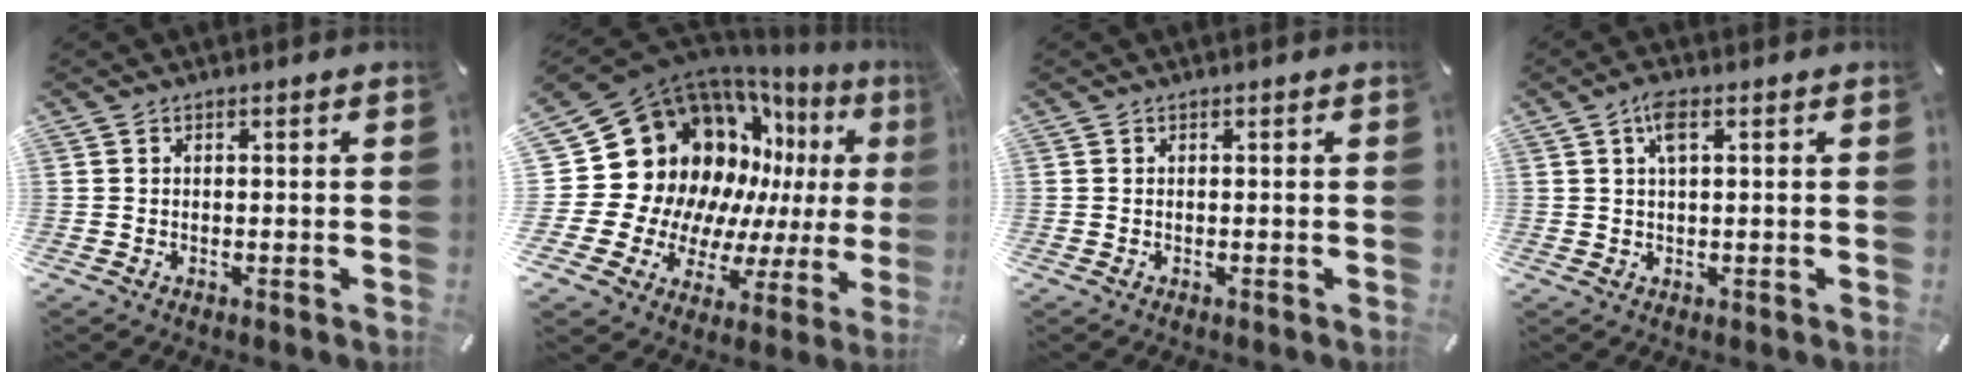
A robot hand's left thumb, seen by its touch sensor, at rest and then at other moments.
{"total": 21.8, "force": [7.2, 17.3, 11.1], "torque": [-0.188, -0.109, 0.179]}
{"total": 0.0}
{"total": 4.2, "force": [1.6, 1.5, 3.6], "torque": [-0.078, 0.008, 0.026]}